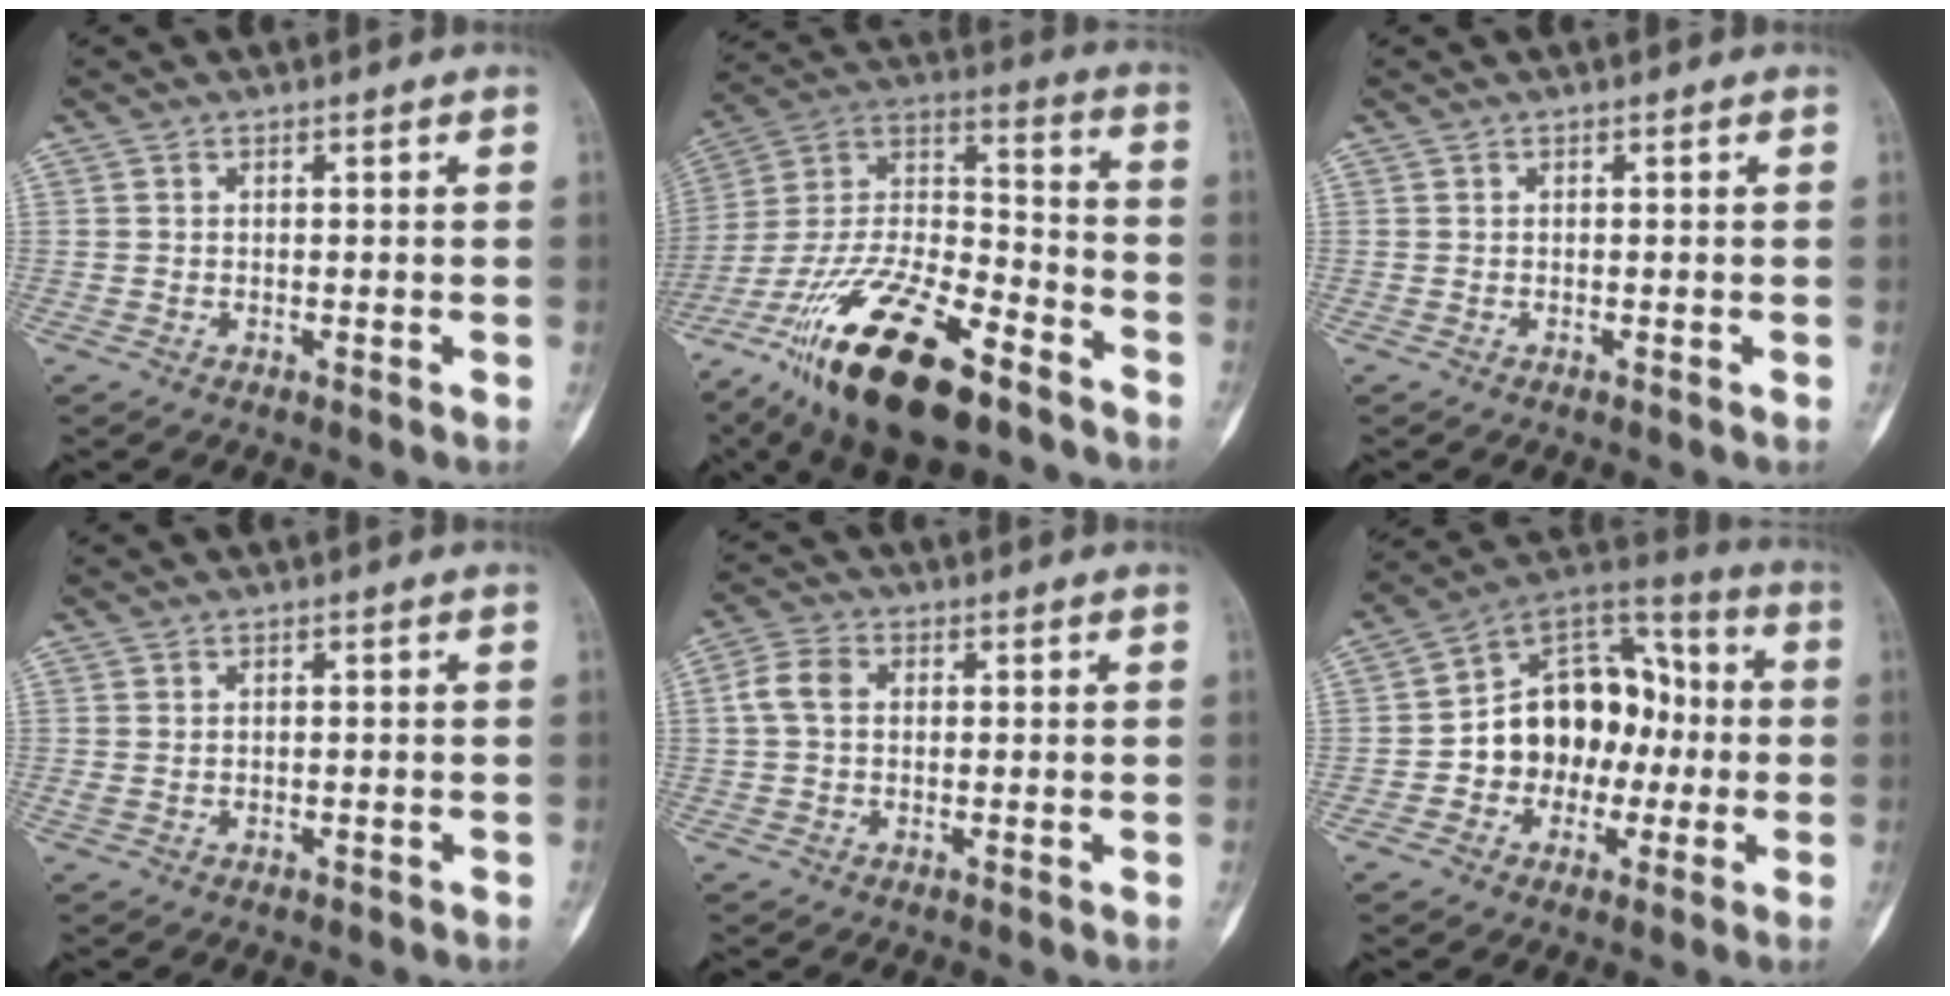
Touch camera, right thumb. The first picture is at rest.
{"total": 26.3, "force": [-16.7, 10.0, 17.8], "torque": [-0.348, 0.062, -0.295]}
{"total": 0.0}
{"total": 0.9, "force": [-0.1, 0.7, 0.6], "torque": [-0.019, 0.006, 0.001]}
{"total": 4.7, "force": [0.4, 3.4, 3.3], "torque": [-0.067, 0.013, -0.002]}
{"total": 16.9, "force": [-2.1, 12.9, 10.7], "torque": [-0.117, 0.052, -0.040]}